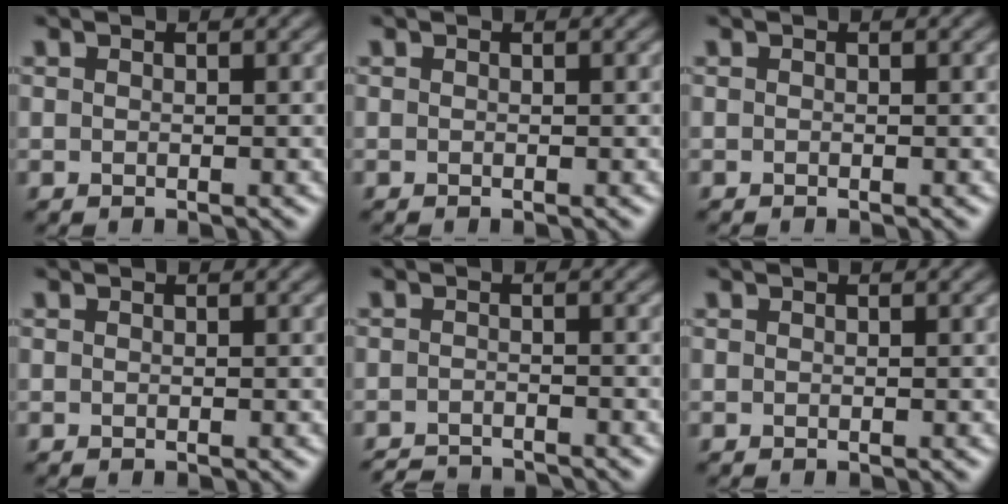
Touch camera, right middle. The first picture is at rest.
{"total": 0.0}
{"total": 0.0}
{"total": 0.0}
{"total": 3.5, "force": [-3.3, 0.5, 0.8], "torque": [-0.008, -0.008, -0.058]}
{"total": 0.0}